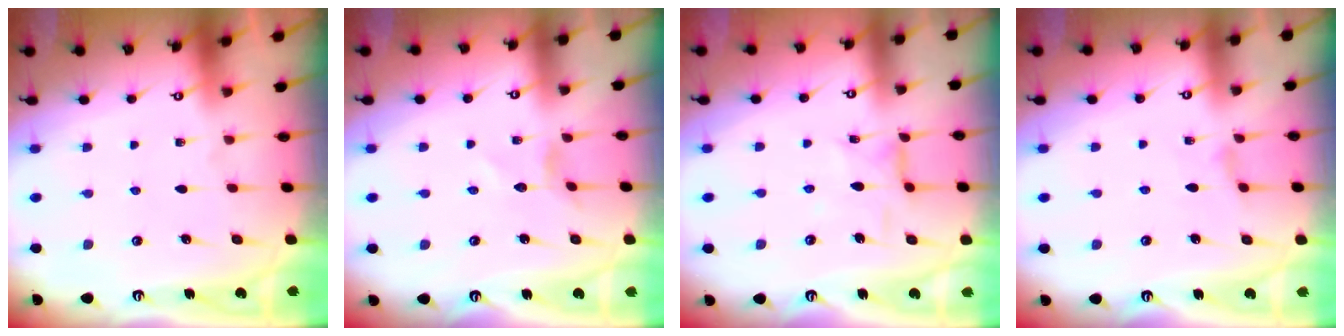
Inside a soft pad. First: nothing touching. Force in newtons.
{"total": 1.3, "press": 1.2, "slide": 0.2}
{"total": 3.2, "press": 3.1, "slide": 0.3}
{"total": 0.6, "press": 0.6, "slide": 0.2}